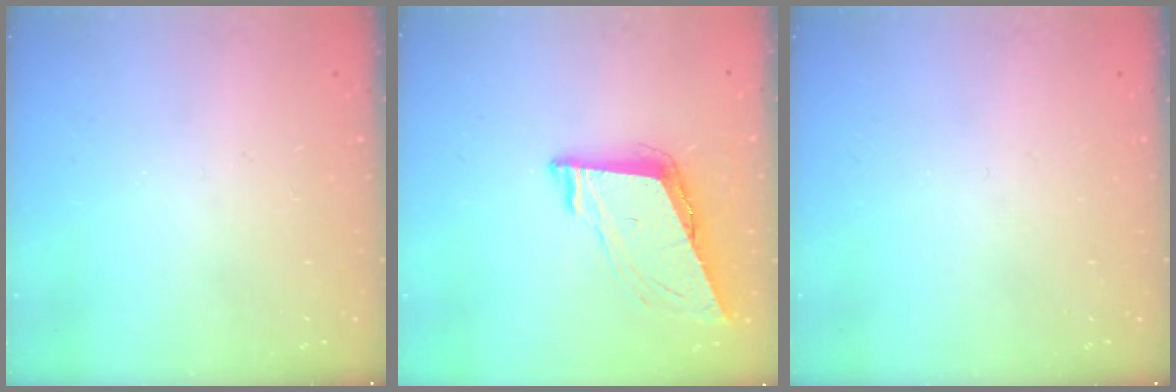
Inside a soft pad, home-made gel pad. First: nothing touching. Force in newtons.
{"total": 8.9, "press": 8.5, "slide": 2.7}
{"total": 0.0}